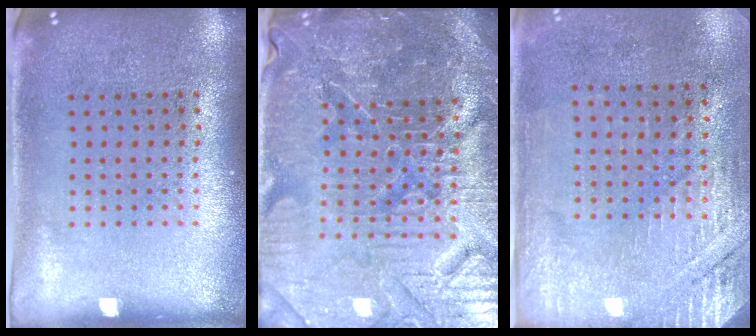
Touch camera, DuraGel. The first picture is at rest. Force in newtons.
{"total": 5.9, "press": 5.4, "slide": 2.2}
{"total": 2.8, "press": 2.6, "slide": 1.0}